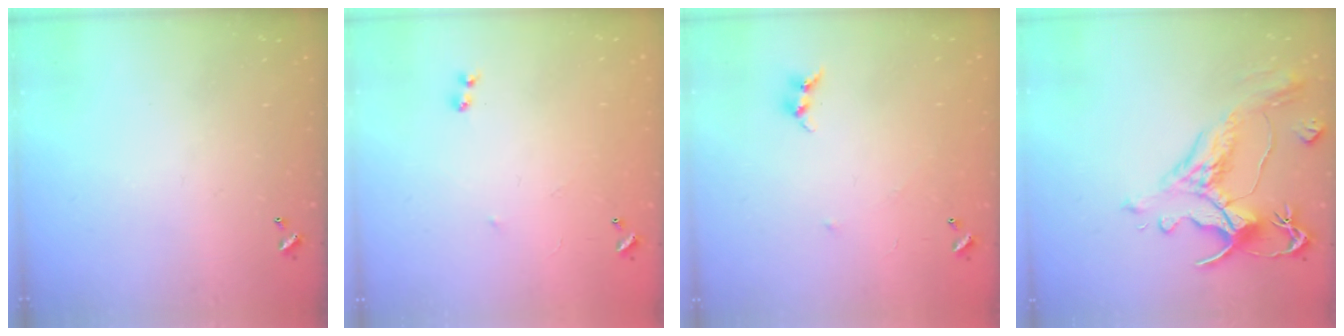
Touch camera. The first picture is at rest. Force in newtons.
{"total": 6.4, "press": 6.4, "slide": 1.0}
{"total": 5.3, "press": 5.3, "slide": 0.8}
{"total": 1.8, "press": 0.9, "slide": 1.5}